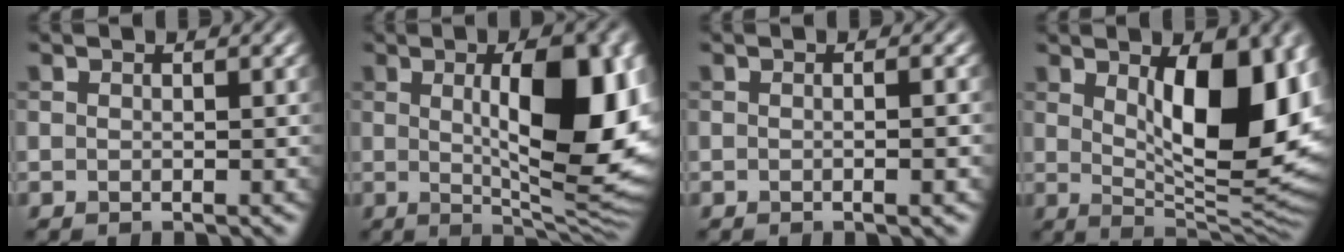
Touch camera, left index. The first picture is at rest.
{"total": 12.7, "force": [1.4, 4.1, 11.9], "torque": [-0.156, -0.001, 0.026]}
{"total": 2.2, "force": [-0.1, 0.8, 2.1], "torque": [-0.008, -0.002, -0.011]}
{"total": 12.0, "force": [2.4, 4.8, 10.7], "torque": [-0.141, -0.010, 0.043]}